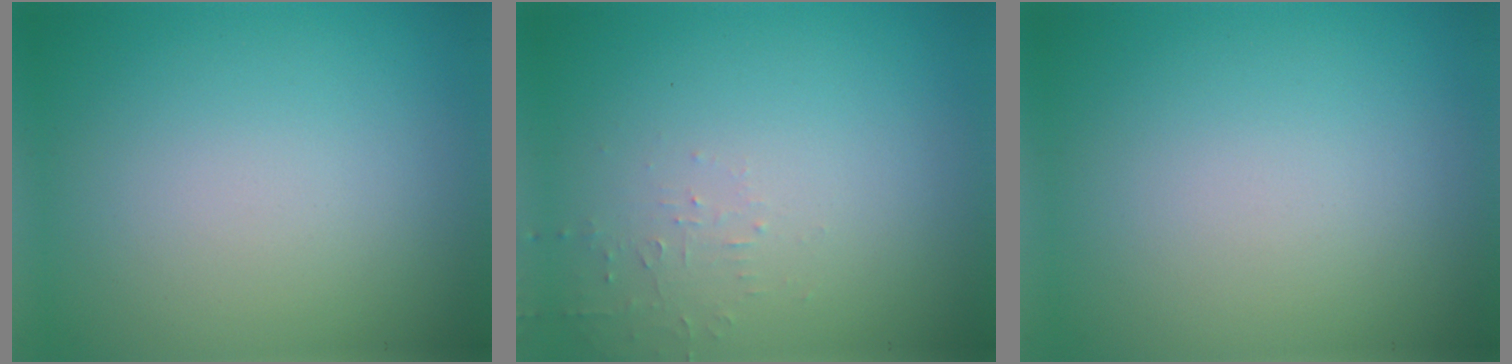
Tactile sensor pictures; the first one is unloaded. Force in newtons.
{"total": 1.2, "press": 1.2, "slide": 0.3}
{"total": 0.0}